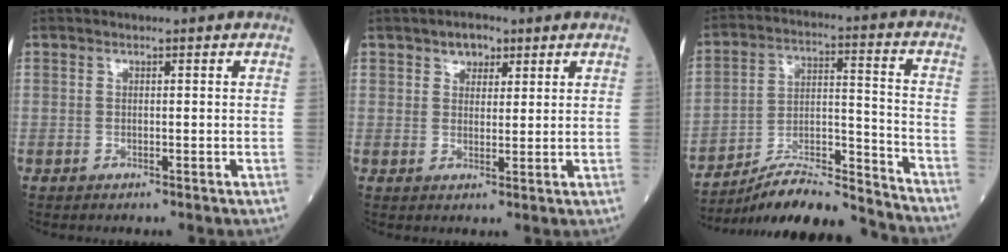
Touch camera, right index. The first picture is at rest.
{"total": 3.1, "force": [2.0, 2.0, 1.4], "torque": [-0.021, 0.007, 0.033]}
{"total": 15.9, "force": [-15.3, 0.3, 4.3], "torque": [-0.074, 0.030, -0.254]}